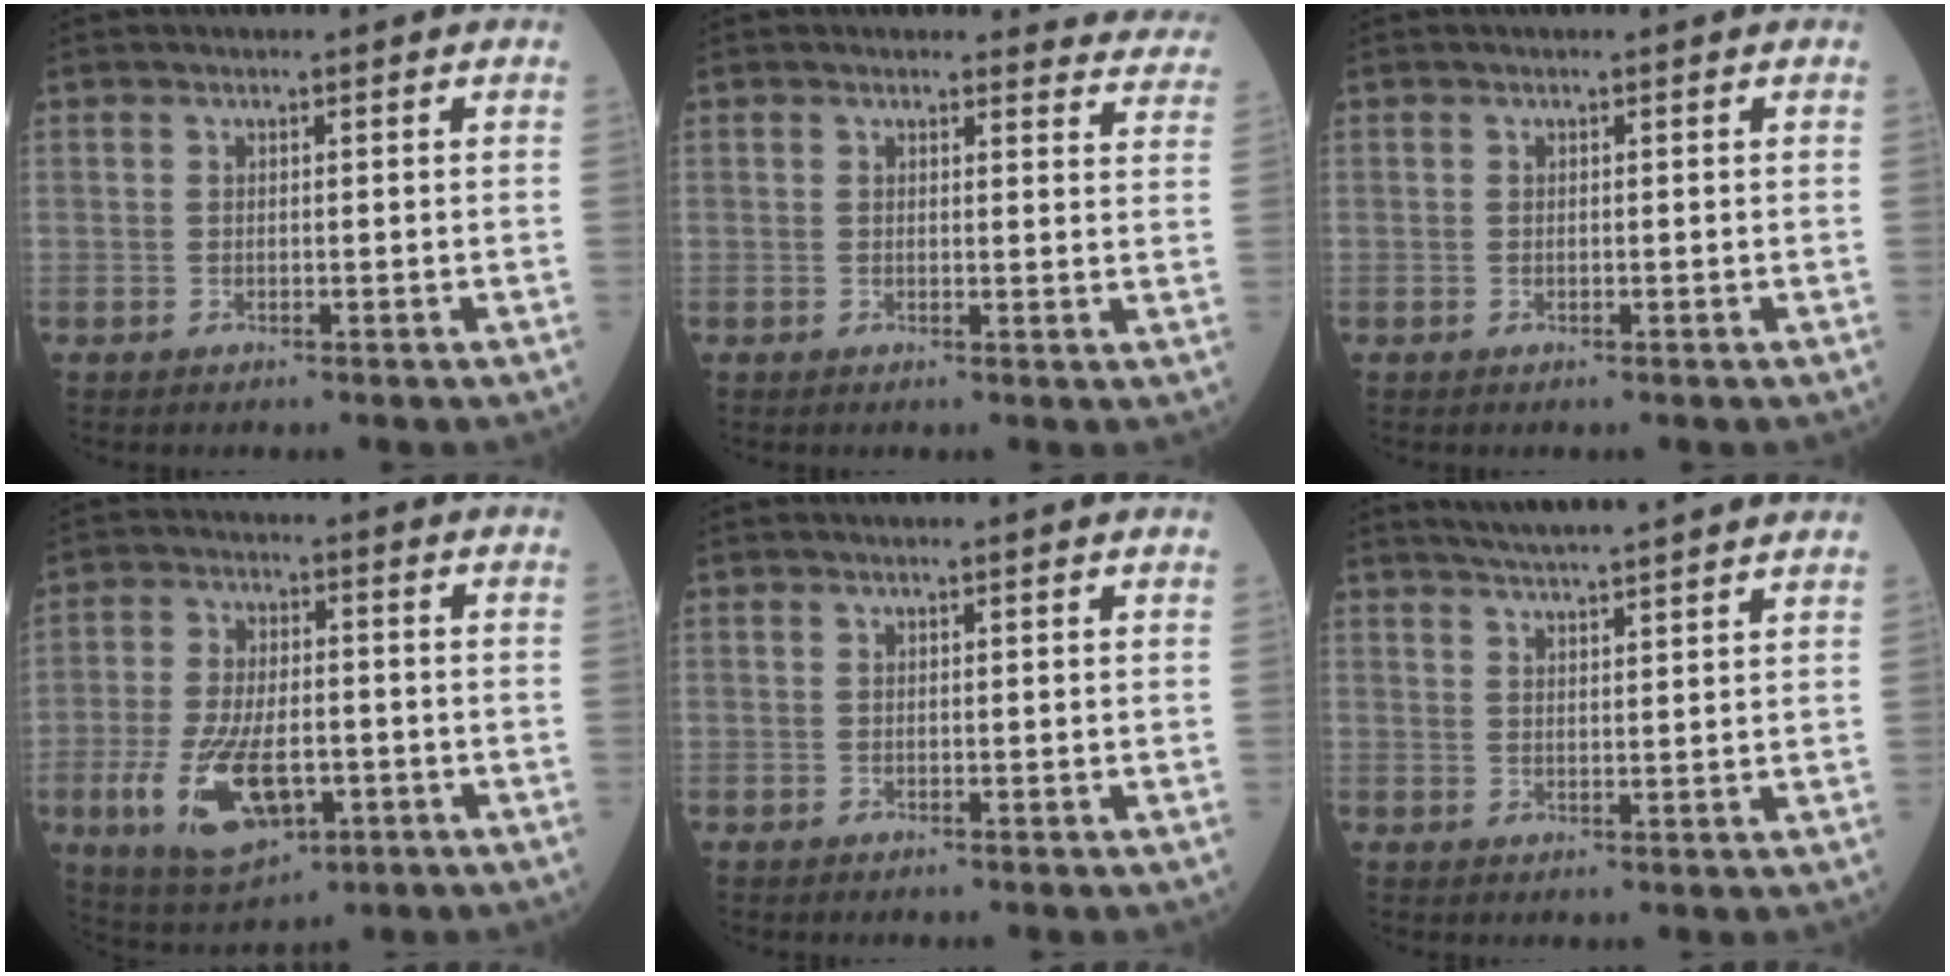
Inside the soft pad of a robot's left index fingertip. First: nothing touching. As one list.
[{"total": 7.3, "force": [7.1, 1.8, -0.3], "torque": [0.046, -0.030, 0.037]}, {"total": 0.0}, {"total": 12.4, "force": [-4.1, 5.8, 10.2], "torque": [-0.201, -0.005, -0.062]}, {"total": 0.7, "force": [0.6, -0.1, 0.3], "torque": [-0.012, -0.003, 0.011]}, {"total": 13.0, "force": [11.8, -0.2, 5.5], "torque": [-0.087, 0.017, 0.153]}]